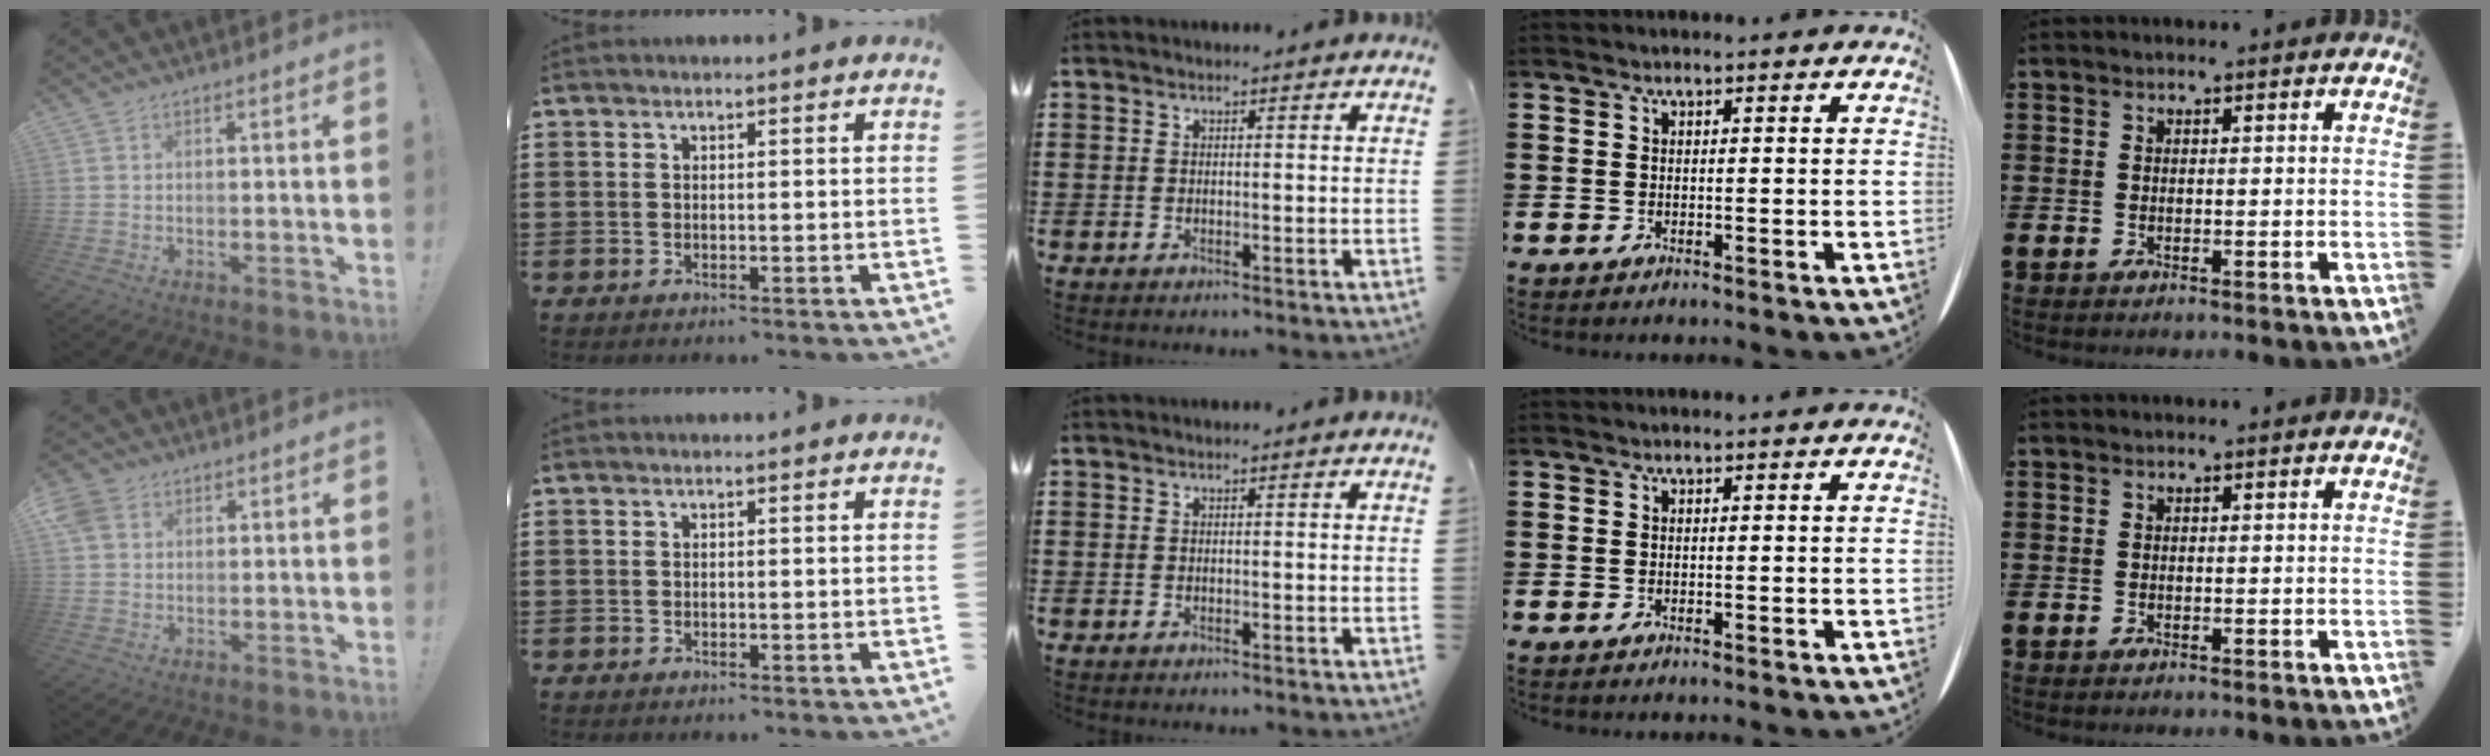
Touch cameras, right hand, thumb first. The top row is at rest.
{"thumb": {"total": 4.6, "force": [2.0, 3.7, 2.0], "torque": [-0.035, 0.003, 0.041]}}